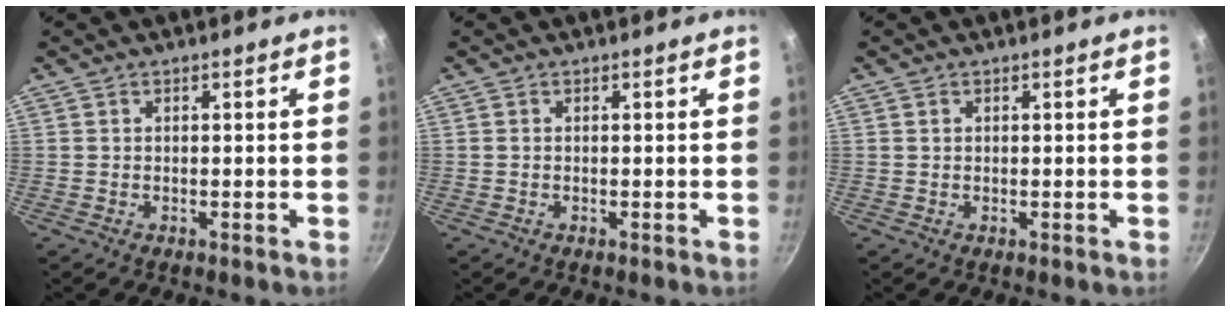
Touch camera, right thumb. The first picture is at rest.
{"total": 0.0}
{"total": 0.7, "force": [0.3, 0.5, 0.3], "torque": [-0.004, 0.001, 0.005]}